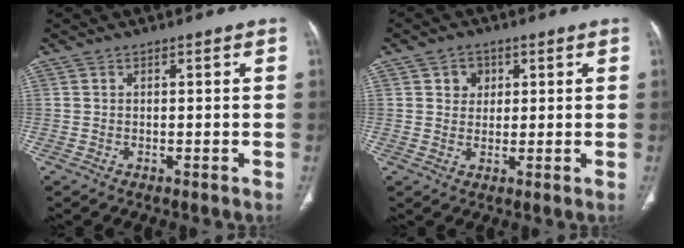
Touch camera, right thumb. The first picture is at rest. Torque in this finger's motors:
{"motor_torque": [-0.52, 0.28, -0.11, 0.13, 0.06]}